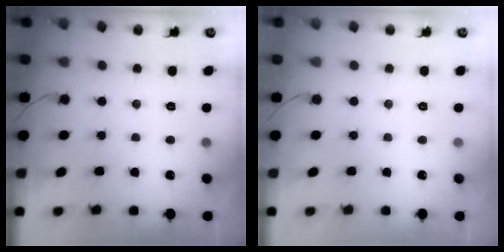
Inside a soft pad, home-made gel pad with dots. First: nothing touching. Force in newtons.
{"total": 0.0}